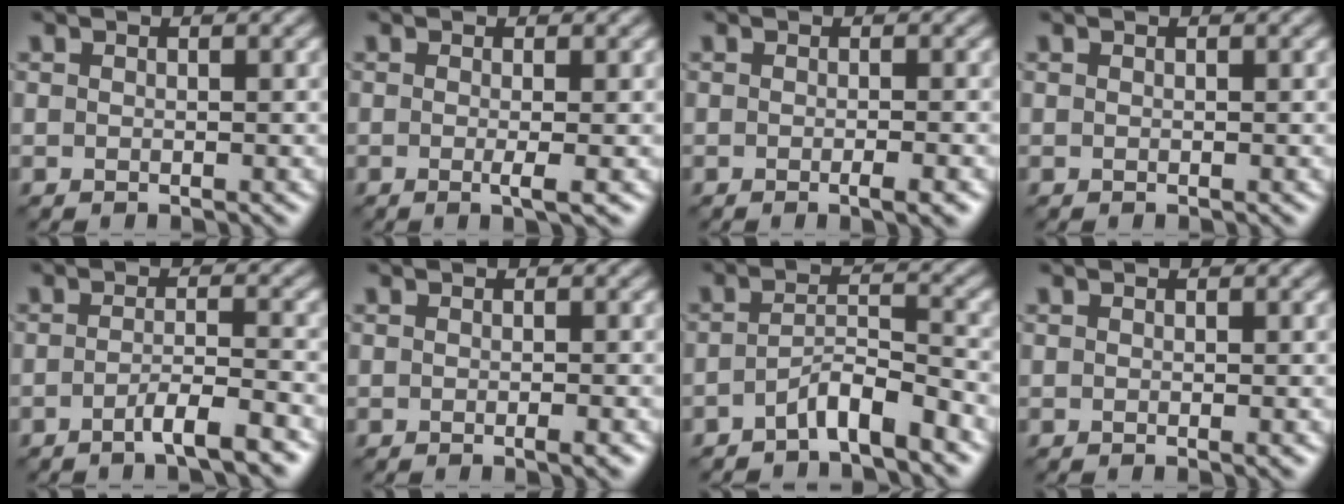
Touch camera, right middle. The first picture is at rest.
{"total": 1.9, "force": [-0.3, 0.4, 1.8], "torque": [-0.027, -0.007, -0.008]}
{"total": 2.0, "force": [-0.7, 0.4, 1.8], "torque": [-0.019, -0.001, -0.011]}
{"total": 0.0}
{"total": 3.6, "force": [-2.1, 0.6, 2.9], "torque": [-0.044, 0.005, -0.044]}
{"total": 1.4, "force": [-0.5, 0.2, 1.2], "torque": [-0.014, -0.002, -0.009]}
{"total": 3.6, "force": [-2.5, 0.7, 2.5], "torque": [-0.043, 0.009, -0.051]}
{"total": 0.7, "force": [-0.2, 0.1, 0.7], "torque": [-0.007, -0.003, -0.002]}